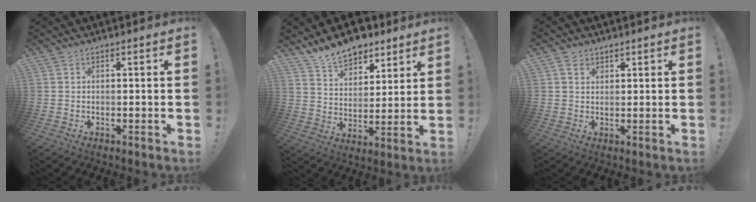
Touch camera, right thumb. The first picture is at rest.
{"total": 12.0, "force": [9.9, 5.7, 3.5], "torque": [-0.070, -0.069, 0.189]}
{"total": 2.7, "force": [1.8, 1.8, 1.1], "torque": [-0.016, -0.003, 0.033]}